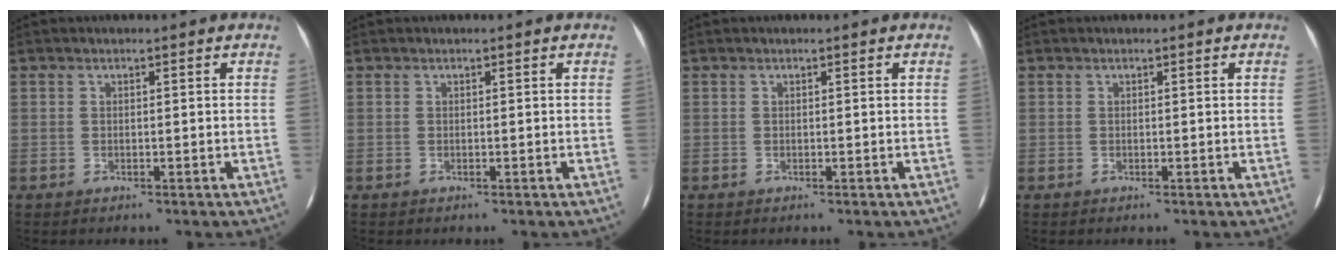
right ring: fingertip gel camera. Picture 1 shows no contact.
{"total": 0.0}
{"total": 0.0}
{"total": 0.0}